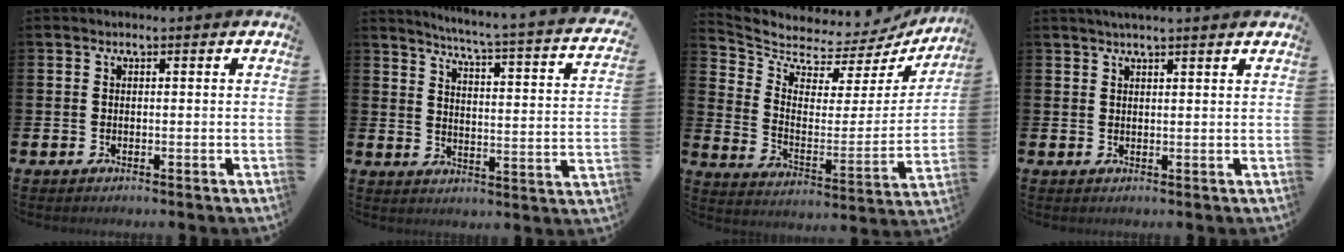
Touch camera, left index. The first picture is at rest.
{"total": 3.9, "force": [3.2, -0.6, 2.1], "torque": [-0.053, -0.043, 0.040]}
{"total": 5.3, "force": [4.7, 2.3, 0.7], "torque": [-0.049, -0.050, 0.074]}
{"total": 2.2, "force": [2.1, -0.2, 0.6], "torque": [-0.013, -0.005, 0.038]}